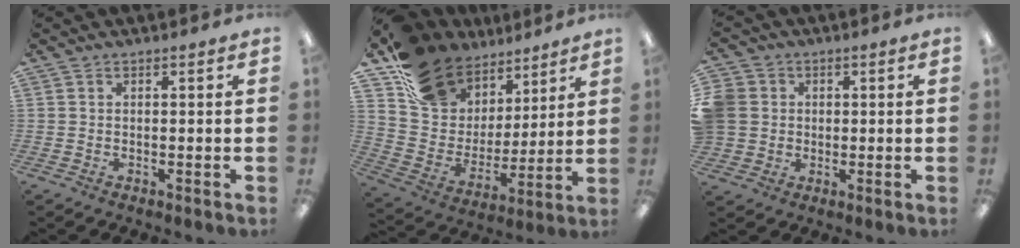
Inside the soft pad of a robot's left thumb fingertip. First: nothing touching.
{"total": 16.3, "force": [12.2, 10.0, 4.3], "torque": [-0.101, -0.083, 0.233]}
{"total": 7.7, "force": [0.6, 7.4, 2.1], "torque": [-0.058, 0.016, 0.018]}